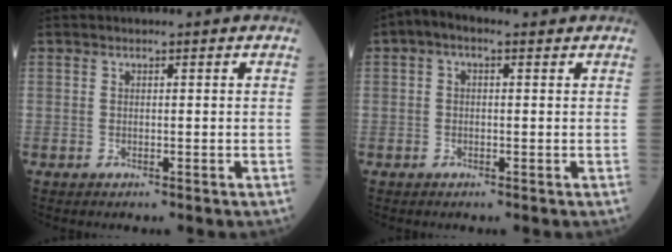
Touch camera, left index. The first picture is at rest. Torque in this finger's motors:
{"motor_torque": [1.12, -0.99, 0.31, 0.09]}